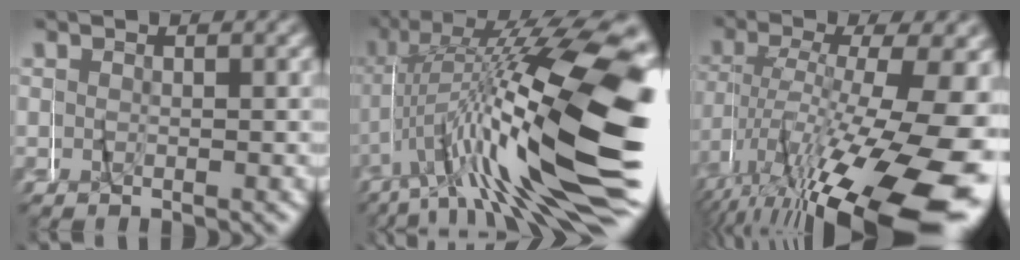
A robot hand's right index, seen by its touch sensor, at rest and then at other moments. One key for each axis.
{"total": 16.0, "fx": -1.0, "fy": 5.3, "fz": 15.1, "tx": -0.219, "ty": 0.020, "tz": -0.009}
{"total": 13.4, "fx": -5.2, "fy": 5.0, "fz": 11.3, "tx": -0.164, "ty": -0.017, "tz": -0.062}